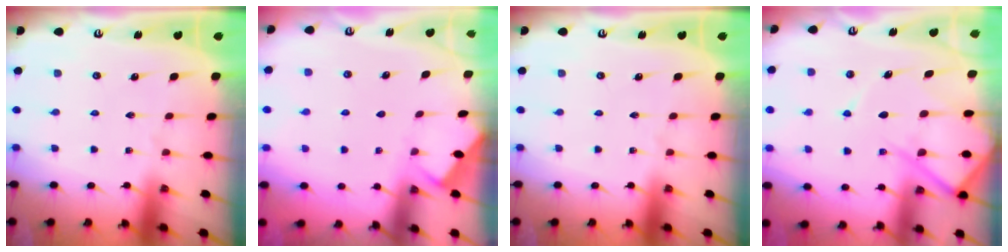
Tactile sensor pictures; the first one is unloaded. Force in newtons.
{"total": 2.0, "press": 1.9, "slide": 0.3}
{"total": 0.0}
{"total": 13.5, "press": 13.4, "slide": 1.1}